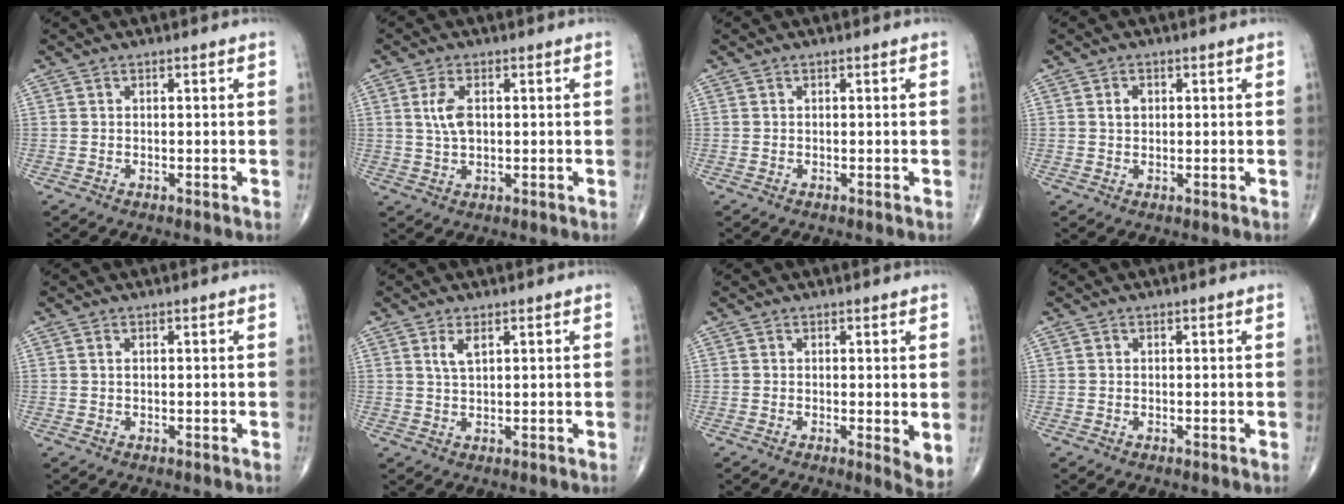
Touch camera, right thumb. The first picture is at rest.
{"total": 4.6, "force": [0.9, 2.4, 3.8], "torque": [-0.079, -0.001, 0.017]}
{"total": 0.0}
{"total": 1.9, "force": [0.5, 1.4, 1.2], "torque": [-0.014, 0.002, 0.008]}
{"total": 0.7, "force": [0.2, 0.3, 0.5], "torque": [-0.010, 0.004, 0.005]}
{"total": 2.6, "force": [1.3, 0.9, 2.0], "torque": [-0.040, -0.002, 0.030]}
{"total": 3.7, "force": [0.3, 1.1, 3.5], "torque": [-0.048, -0.013, 0.002]}
{"total": 0.0}